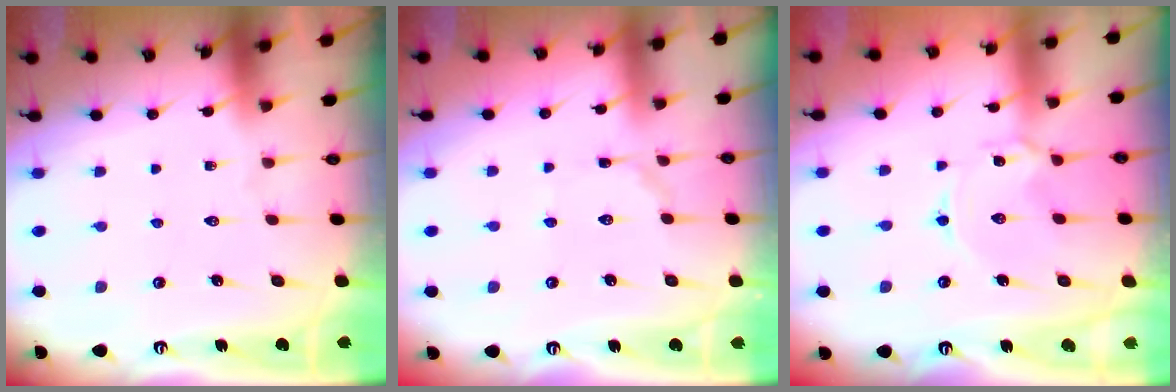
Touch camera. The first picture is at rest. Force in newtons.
{"total": 3.0, "press": 2.9, "slide": 0.3}
{"total": 1.7, "press": 1.7, "slide": 0.3}